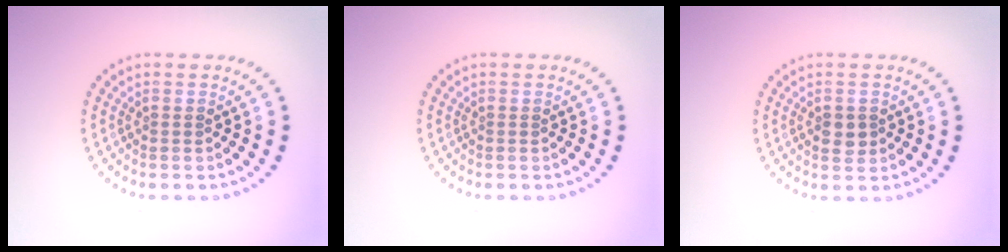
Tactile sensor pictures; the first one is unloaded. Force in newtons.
{"total": 0.0}
{"total": 1.8, "press": 1.8, "slide": 0.3}